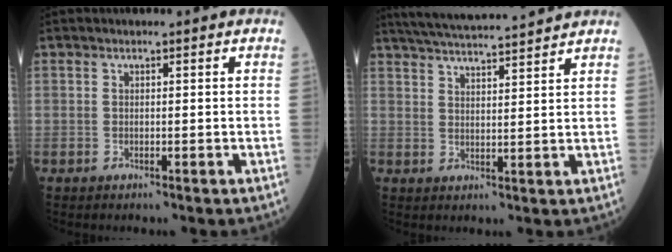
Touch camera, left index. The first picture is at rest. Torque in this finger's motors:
{"motor_torque": [-0.08, -0.64, 0.00, 0.05]}